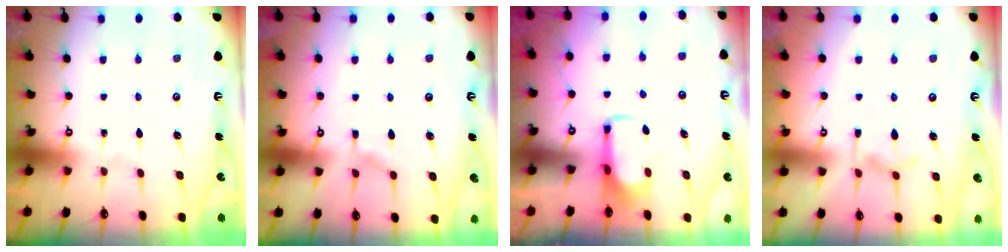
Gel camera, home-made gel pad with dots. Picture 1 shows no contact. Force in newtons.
{"total": 7.0, "press": 7.0, "slide": 0.7}
{"total": 1.8, "press": 1.8, "slide": 0.4}
{"total": 7.6, "press": 7.6, "slide": 1.0}